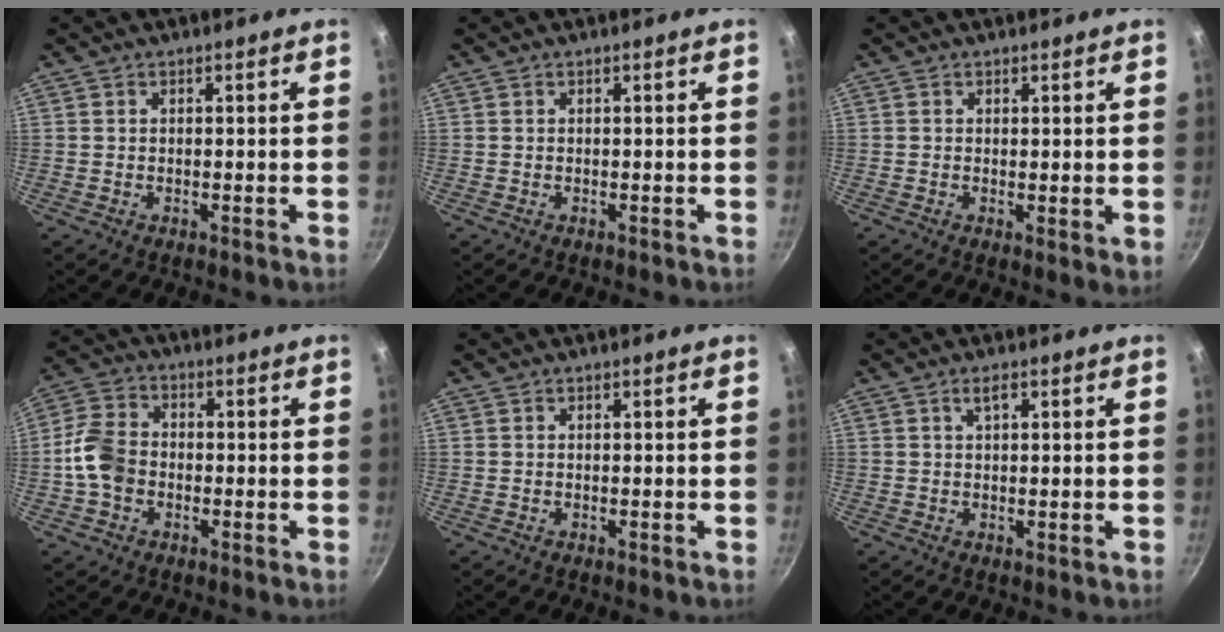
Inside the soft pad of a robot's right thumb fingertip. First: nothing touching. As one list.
[{"total": 0.0}, {"total": 1.9, "force": [0.6, 0.7, 1.6], "torque": [-0.023, -0.012, 0.006]}, {"total": 8.1, "force": [-1.6, 6.1, 5.1], "torque": [-0.089, 0.022, -0.044]}, {"total": 0.0}, {"total": 2.1, "force": [1.0, 0.6, 1.7], "torque": [-0.028, -0.001, 0.017]}]